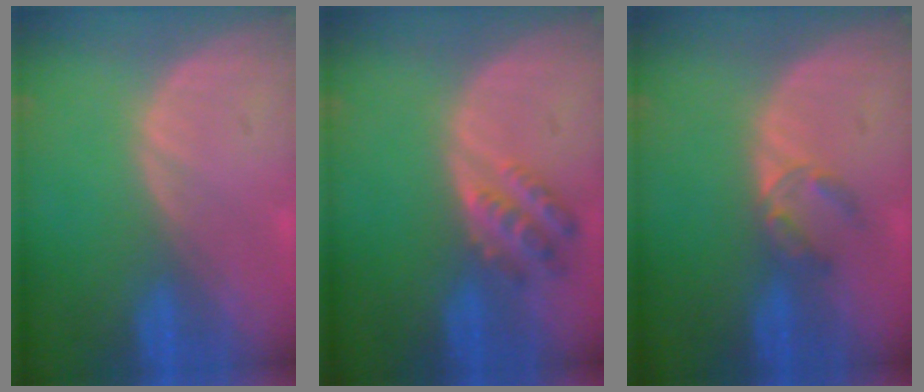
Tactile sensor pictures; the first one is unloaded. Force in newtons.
{"total": 4.4, "press": 4.2, "slide": 1.3}
{"total": 2.9, "press": 2.7, "slide": 1.0}